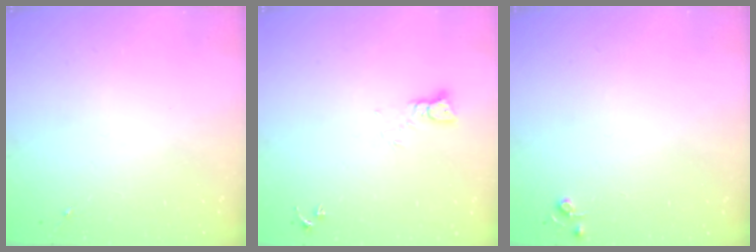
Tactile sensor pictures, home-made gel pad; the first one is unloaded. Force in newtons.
{"total": 3.2, "press": 3.2, "slide": 0.4}
{"total": 3.8, "press": 3.8, "slide": 0.5}